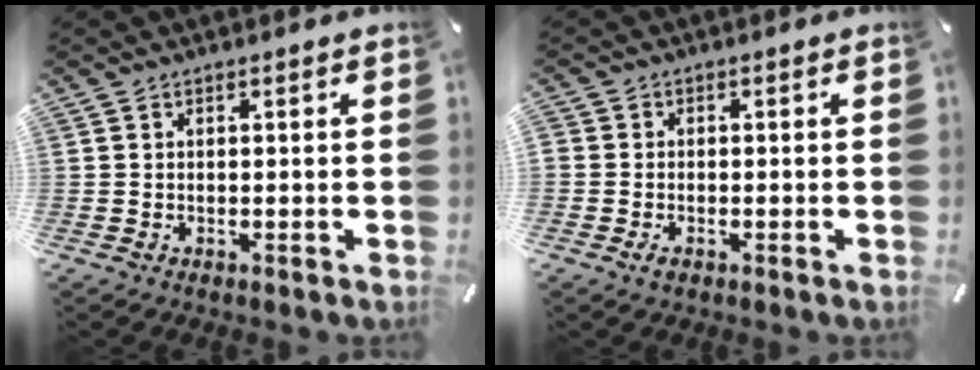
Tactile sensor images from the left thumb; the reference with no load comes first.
{"total": 1.9, "force": [-0.9, 1.5, 0.8], "torque": [-0.012, 0.006, -0.019]}